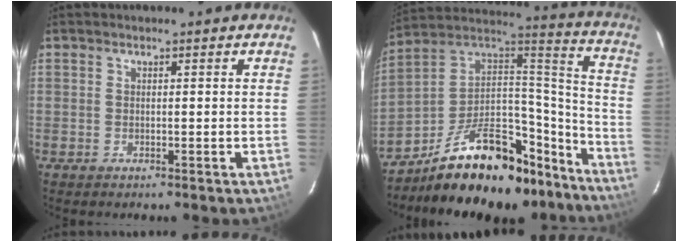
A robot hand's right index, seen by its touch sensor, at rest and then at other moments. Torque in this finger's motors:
{"motor_torque": [1.18, -0.95, 1.05, 0.21]}